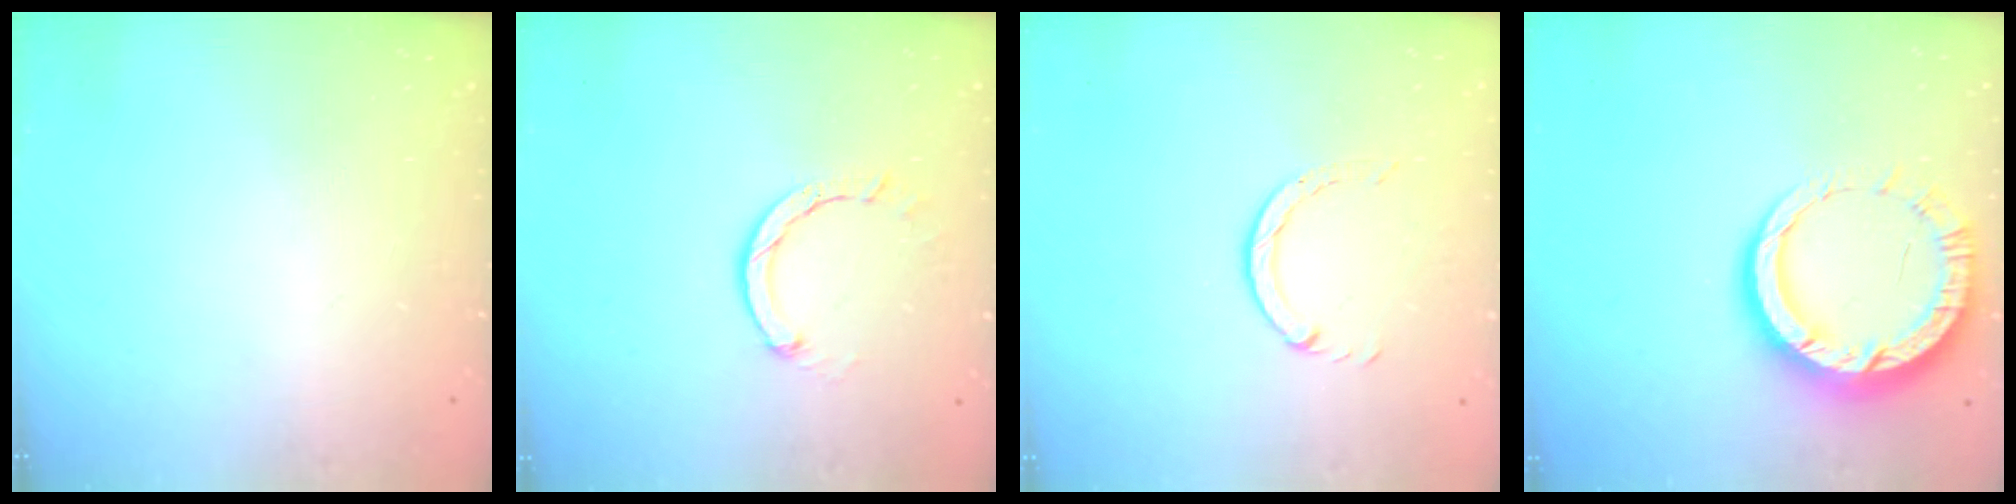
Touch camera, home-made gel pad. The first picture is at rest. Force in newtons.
{"total": 3.0, "press": 3.0, "slide": 0.4}
{"total": 3.5, "press": 3.5, "slide": 0.5}
{"total": 14.0, "press": 13.9, "slide": 1.4}